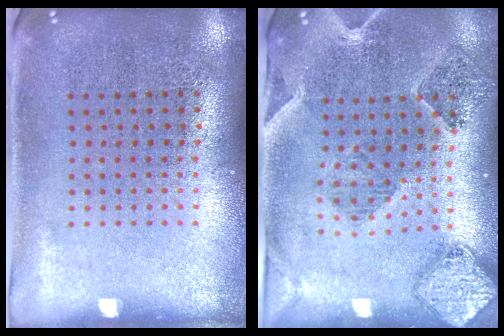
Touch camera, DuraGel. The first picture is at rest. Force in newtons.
{"total": 1.4, "press": 1.4, "slide": 0.3}